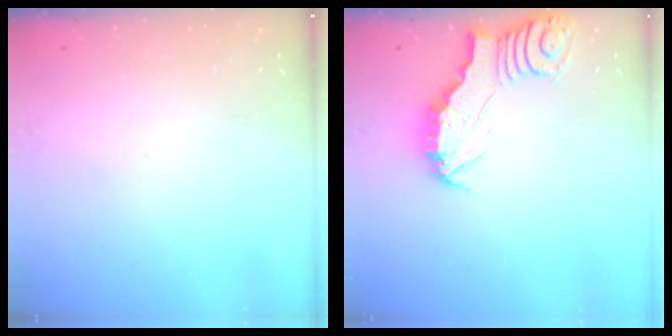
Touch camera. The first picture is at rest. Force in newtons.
{"total": 2.5, "press": 2.5, "slide": 0.1}